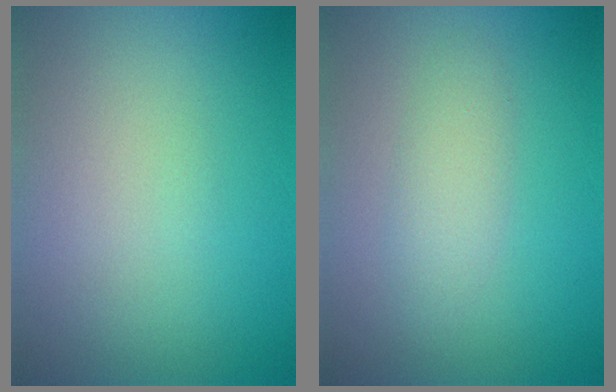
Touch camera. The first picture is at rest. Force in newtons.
{"total": 2.3, "press": 2.3, "slide": 0.1}